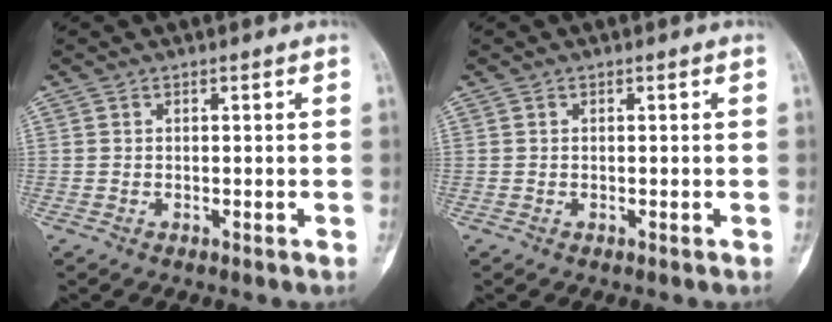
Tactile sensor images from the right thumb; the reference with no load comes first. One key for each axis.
{"total": 0.0}